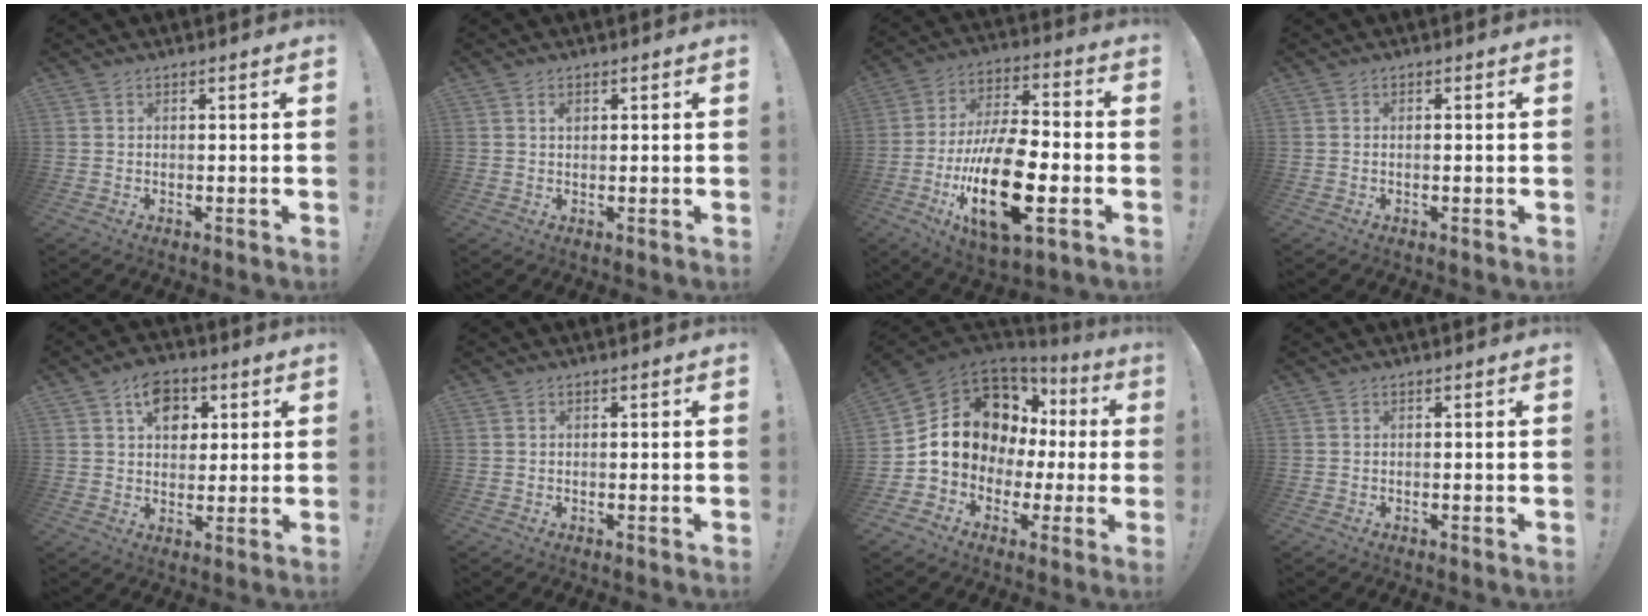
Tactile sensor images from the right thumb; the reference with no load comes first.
{"total": 1.0, "force": [0.5, 0.7, 0.5], "torque": [0.004, -0.005, 0.006]}
{"total": 23.0, "force": [-6.8, 9.5, 19.8], "torque": [-0.375, 0.025, -0.105]}
{"total": 0.6, "force": [-0.2, -0.1, 0.5], "torque": [-0.014, 0.001, -0.003]}
{"total": 8.9, "force": [3.5, 6.8, 4.6], "torque": [-0.051, -0.010, 0.062]}
{"total": 0.0}
{"total": 15.5, "force": [3.5, 12.7, 8.2], "torque": [-0.122, -0.023, 0.088]}
{"total": 0.0}